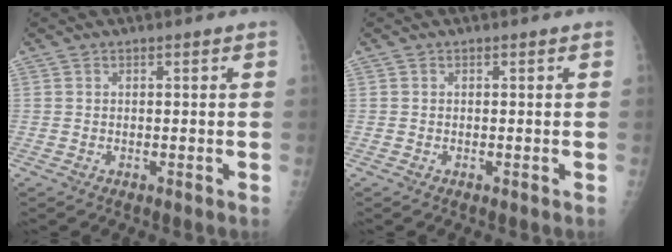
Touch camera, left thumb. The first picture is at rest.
{"total": 0.0}